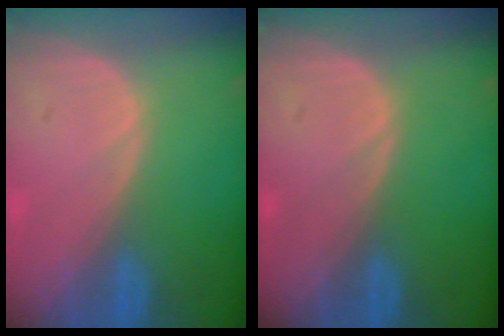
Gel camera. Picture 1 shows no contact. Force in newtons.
{"total": 0.0}